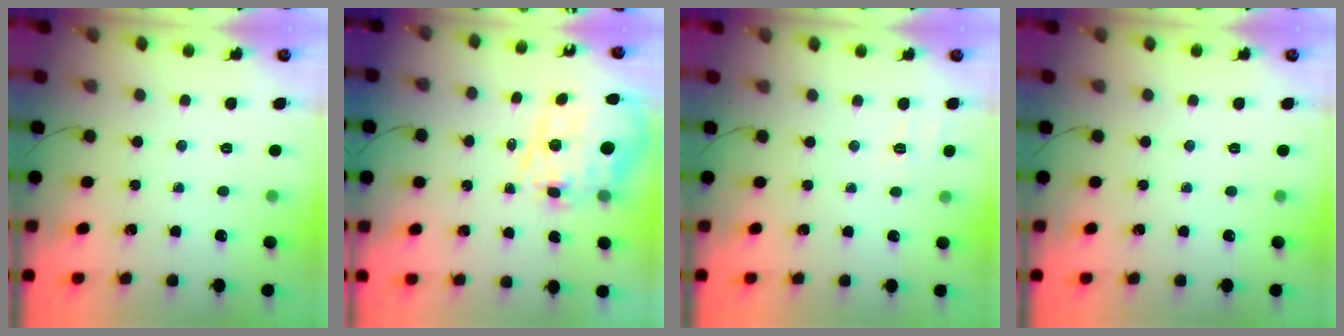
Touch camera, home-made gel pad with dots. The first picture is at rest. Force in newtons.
{"total": 14.6, "press": 14.3, "slide": 3.0}
{"total": 7.1, "press": 6.8, "slide": 2.0}
{"total": 0.0}